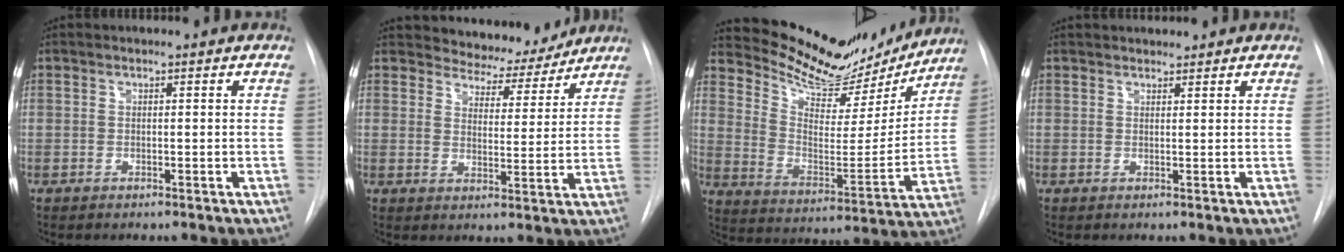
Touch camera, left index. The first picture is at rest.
{"total": 7.6, "force": [7.2, 2.2, 0.1], "torque": [0.002, -0.014, 0.097]}
{"total": 18.3, "force": [17.1, 5.0, 4.4], "torque": [-0.069, -0.035, 0.249]}
{"total": 3.1, "force": [2.9, 0.9, 0.5], "torque": [-0.005, 0.017, 0.042]}